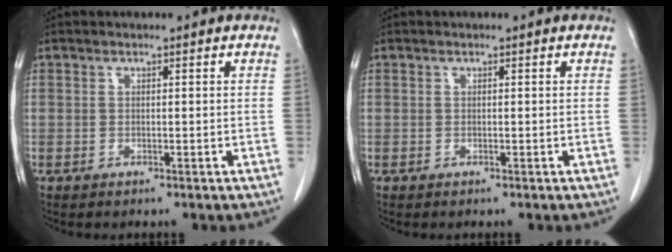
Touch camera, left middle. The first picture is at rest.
{"total": 0.0}